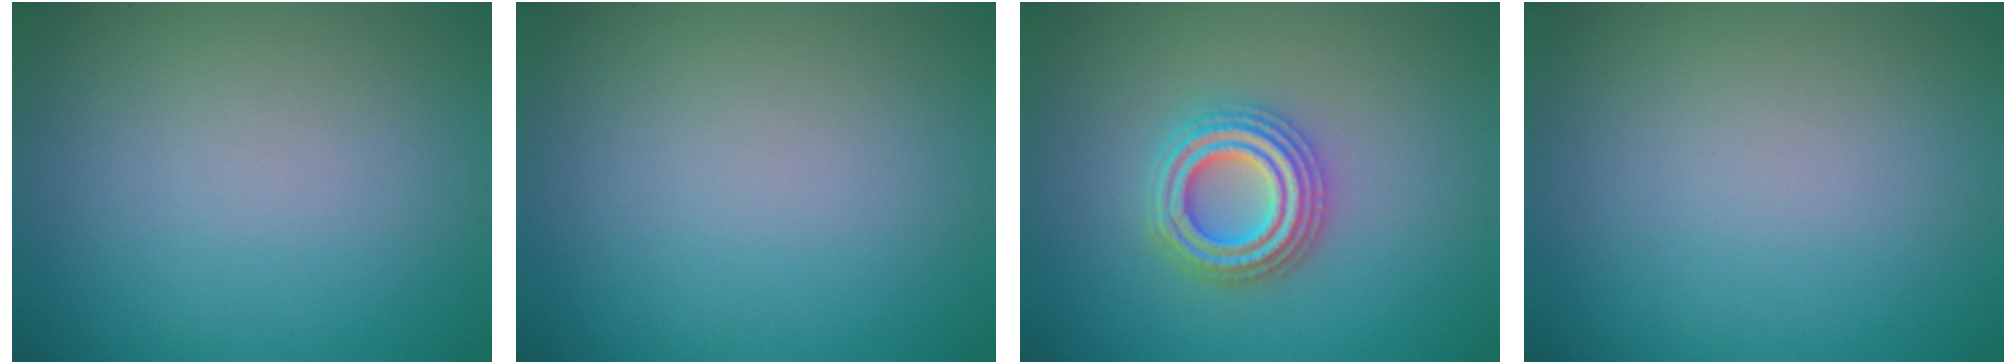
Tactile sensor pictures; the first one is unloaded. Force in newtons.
{"total": 0.0}
{"total": 4.5, "press": 4.4, "slide": 0.8}
{"total": 0.0}